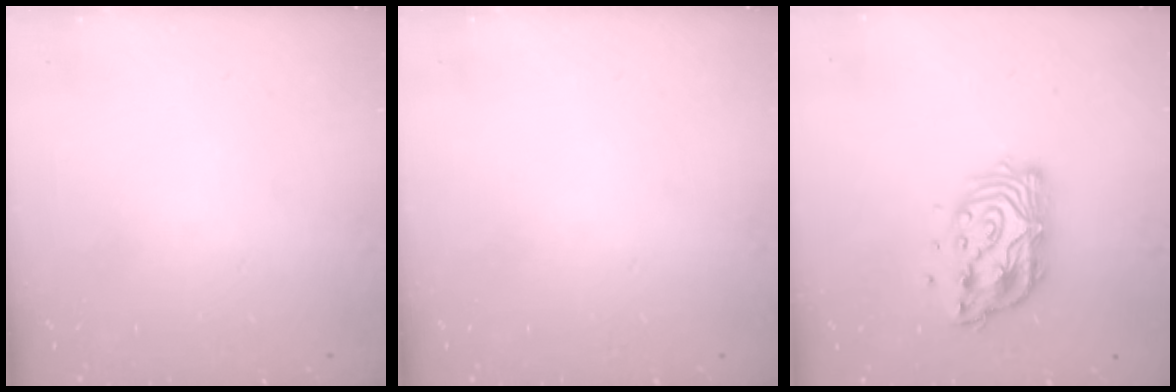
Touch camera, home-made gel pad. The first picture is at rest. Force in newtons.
{"total": 0.0}
{"total": 12.7, "press": 12.6, "slide": 1.0}